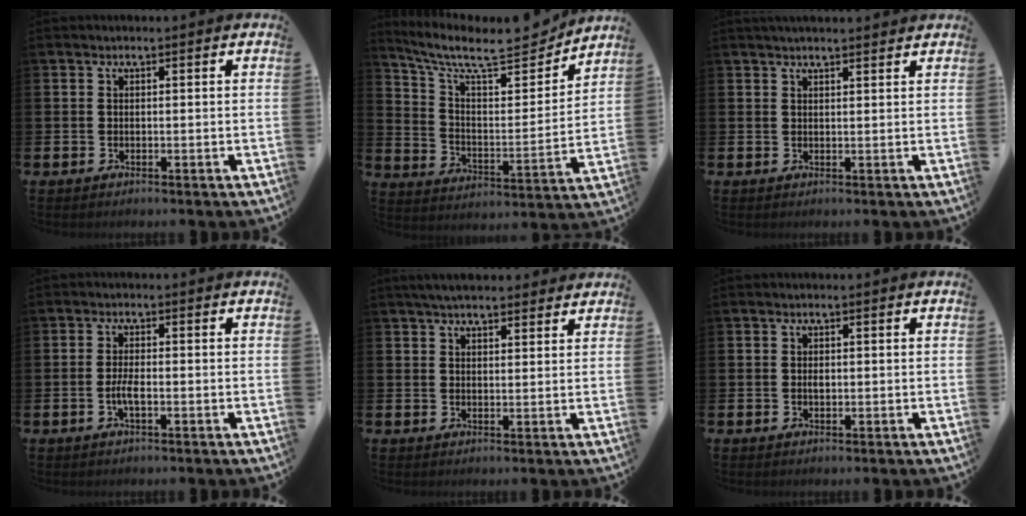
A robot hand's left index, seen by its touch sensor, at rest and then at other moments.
{"total": 10.0, "force": [8.9, 2.4, 4.0], "torque": [-0.106, -0.069, 0.150]}
{"total": 2.0, "force": [1.9, 0.1, 0.5], "torque": [-0.003, -0.006, 0.032]}
{"total": 2.5, "force": [-0.7, 0.7, 2.3], "torque": [-0.046, -0.001, -0.017]}
{"total": 3.9, "force": [3.6, 0.9, 1.0], "torque": [-0.026, -0.008, 0.067]}
{"total": 0.8, "force": [0.0, 0.5, 0.7], "torque": [-0.013, 0.002, -0.001]}